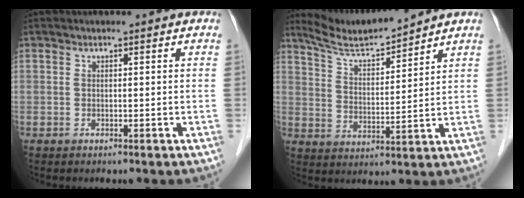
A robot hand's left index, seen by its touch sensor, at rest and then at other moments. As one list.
[{"total": 8.0, "force": [7.8, -0.5, 1.7], "torque": [-0.046, 0.005, 0.155]}]